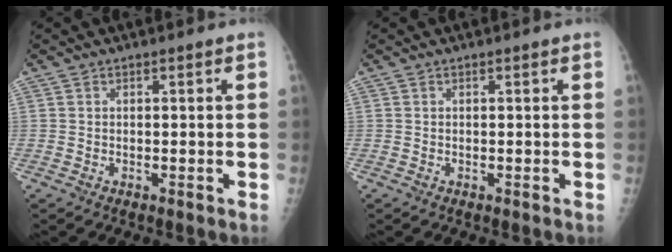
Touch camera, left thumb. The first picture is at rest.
{"total": 0.0}